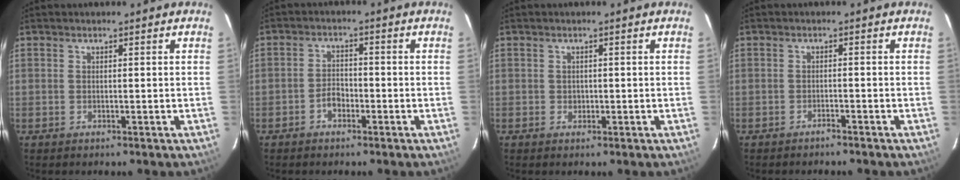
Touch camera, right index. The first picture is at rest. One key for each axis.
{"total": 3.0, "fx": -1.8, "fy": 1.8, "fz": 1.6, "tx": -0.032, "ty": 0.008, "tz": -0.031}
{"total": 1.0, "fx": -0.1, "fy": 1.0, "fz": 0.2, "tx": 0.000, "ty": 0.001, "tz": 0.000}
{"total": 1.3, "fx": -1.3, "fy": 0.1, "fz": 0.2, "tx": -0.011, "ty": 0.003, "tz": -0.021}